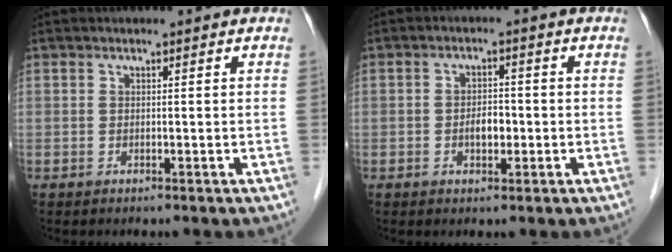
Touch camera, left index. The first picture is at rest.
{"total": 2.9, "force": [-1.0, 1.5, 2.3], "torque": [-0.038, 0.001, -0.014]}